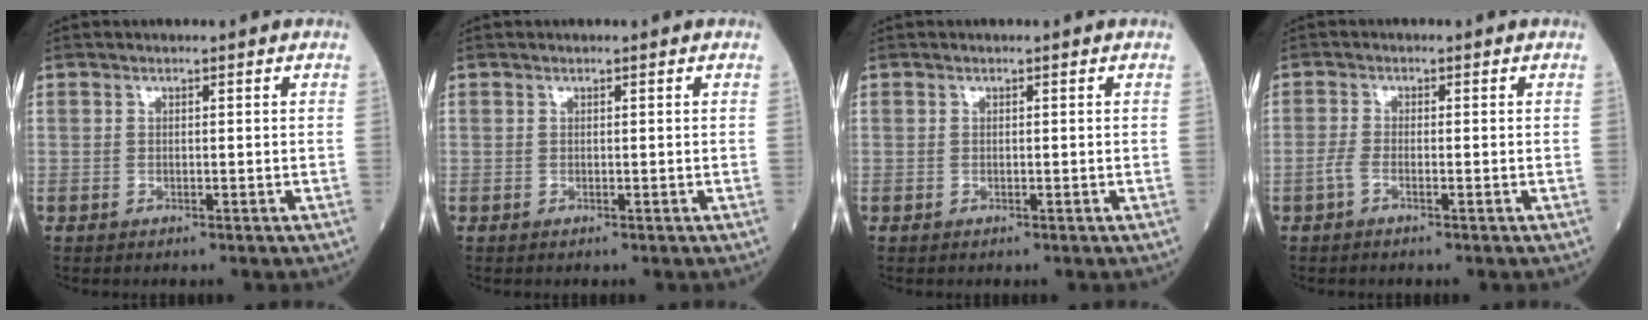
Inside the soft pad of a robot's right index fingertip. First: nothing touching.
{"total": 0.0}
{"total": 0.0}
{"total": 1.6, "force": [-0.8, 0.5, 1.3], "torque": [-0.031, 0.001, -0.022]}